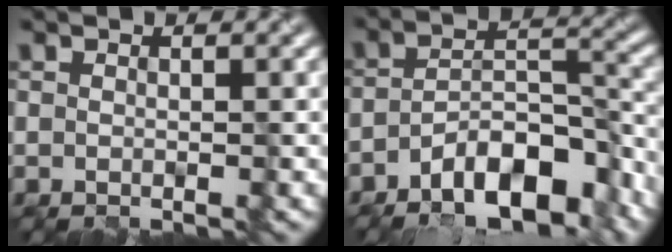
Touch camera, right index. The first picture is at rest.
{"total": 11.2, "force": [-7.2, 4.8, 7.1], "torque": [-0.122, -0.004, -0.113]}